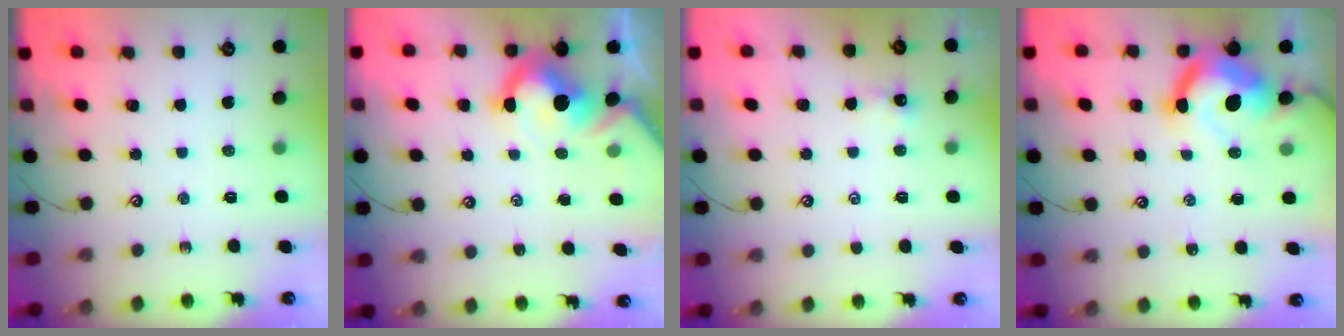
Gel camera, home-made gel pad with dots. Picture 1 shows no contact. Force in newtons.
{"total": 9.5, "press": 9.4, "slide": 1.4}
{"total": 1.6, "press": 1.5, "slide": 0.3}
{"total": 12.5, "press": 12.4, "slide": 1.2}